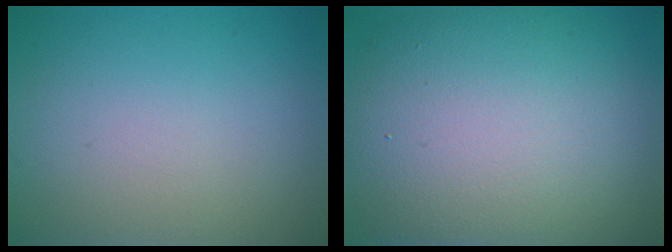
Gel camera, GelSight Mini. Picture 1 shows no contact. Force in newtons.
{"total": 13.8, "press": 13.8, "slide": 0.6}